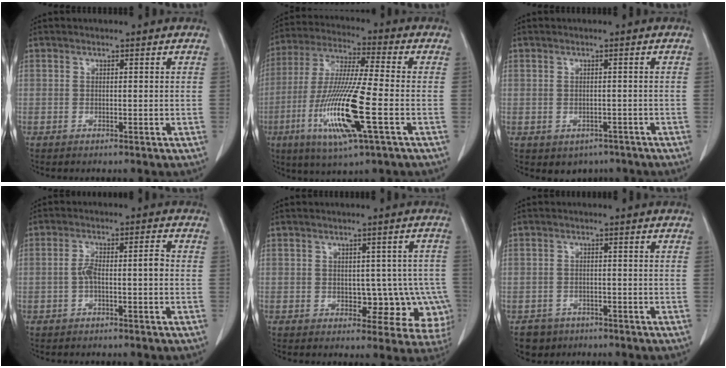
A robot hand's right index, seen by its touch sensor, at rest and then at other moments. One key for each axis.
{"total": 15.8, "fx": -4.9, "fy": 0.5, "fz": 15.0, "tx": -0.309, "ty": -0.021, "tz": -0.091}
{"total": 3.3, "fx": -2.2, "fy": 2.4, "fz": 0.8, "tx": -0.003, "ty": 0.005, "tz": -0.024}
{"total": 4.3, "fx": -0.8, "fy": 1.0, "fz": 4.1, "tx": -0.074, "ty": 0.019, "tz": -0.012}
{"total": 8.7, "fx": -2.1, "fy": 5.8, "fz": 6.1, "tx": -0.042, "ty": 0.021, "tz": -0.017}
{"total": 3.7, "fx": -2.5, "fy": 2.8, "fz": -0.1, "tx": 0.001, "ty": 0.008, "tz": -0.040}